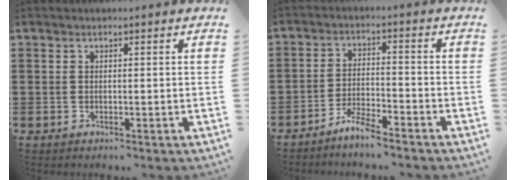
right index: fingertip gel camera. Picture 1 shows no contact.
{"total": 4.2, "force": [-4.0, 0.1, 1.4], "torque": [-0.034, 0.004, -0.081]}